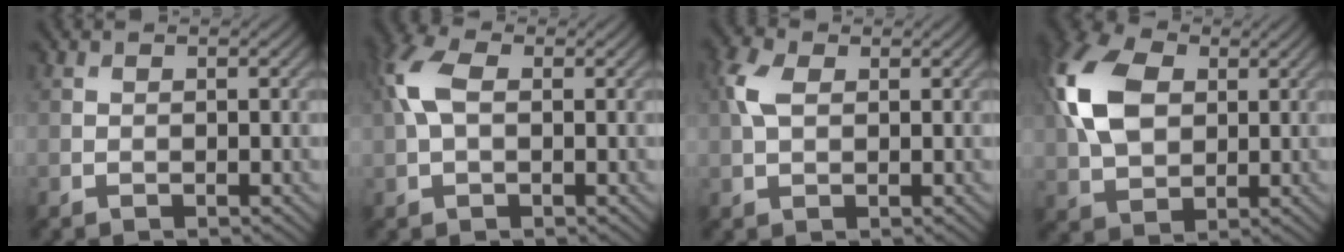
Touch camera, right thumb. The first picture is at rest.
{"total": 5.4, "force": [1.0, 3.1, 4.4], "torque": [-0.115, 0.018, 0.011]}
{"total": 3.7, "force": [1.0, 2.3, 2.8], "torque": [-0.076, 0.010, 0.015]}
{"total": 11.6, "force": [2.4, 7.7, 8.3], "torque": [-0.218, 0.021, 0.037]}